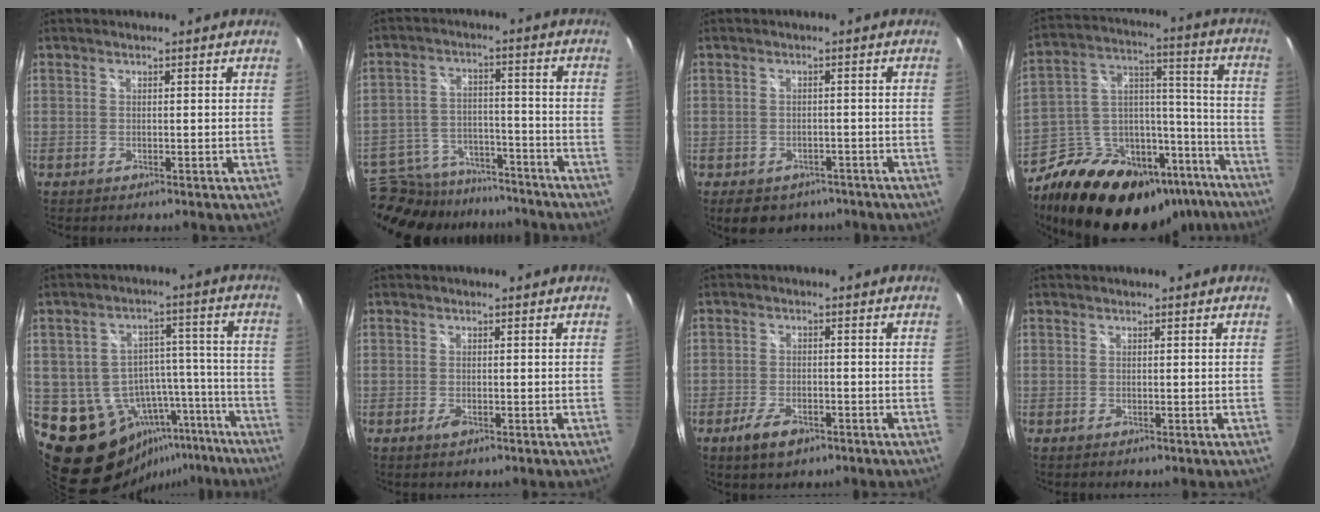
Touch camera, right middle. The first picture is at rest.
{"total": 21.7, "force": [-17.4, 9.5, 8.7], "torque": [-0.208, 0.002, -0.250]}
{"total": 7.6, "force": [-5.3, 4.6, 3.0], "torque": [-0.057, -0.003, -0.065]}
{"total": 30.2, "force": [-21.7, 14.4, 15.4], "torque": [-0.265, 0.046, -0.295]}
{"total": 17.0, "force": [-10.5, 11.5, 6.8], "torque": [-0.118, 0.045, -0.113]}
{"total": 1.3, "force": [-0.7, 0.6, 0.9], "torque": [-0.017, -0.003, -0.012]}
{"total": 5.1, "force": [-3.2, 2.4, 3.3], "torque": [-0.080, -0.008, -0.056]}
{"total": 0.0}